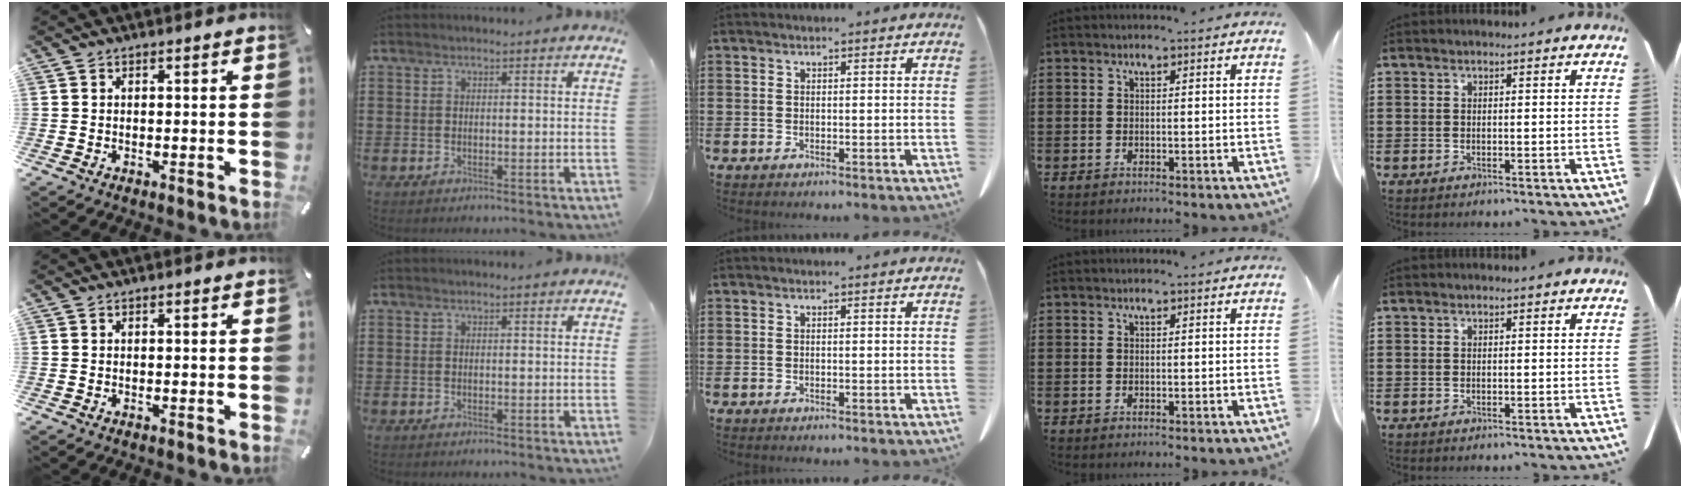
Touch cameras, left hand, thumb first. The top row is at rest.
{}